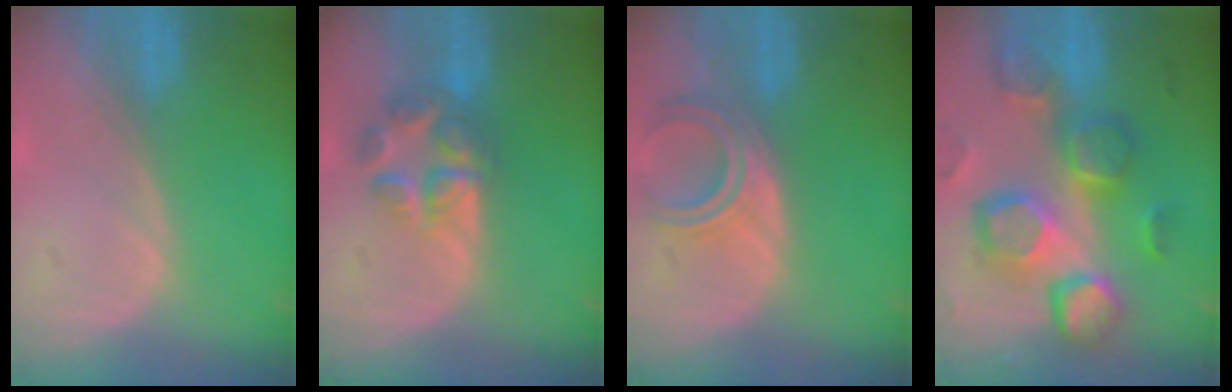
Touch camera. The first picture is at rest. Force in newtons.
{"total": 7.0, "press": 6.0, "slide": 3.8}
{"total": 5.1, "press": 5.0, "slide": 0.5}
{"total": 12.8, "press": 11.2, "slide": 6.2}